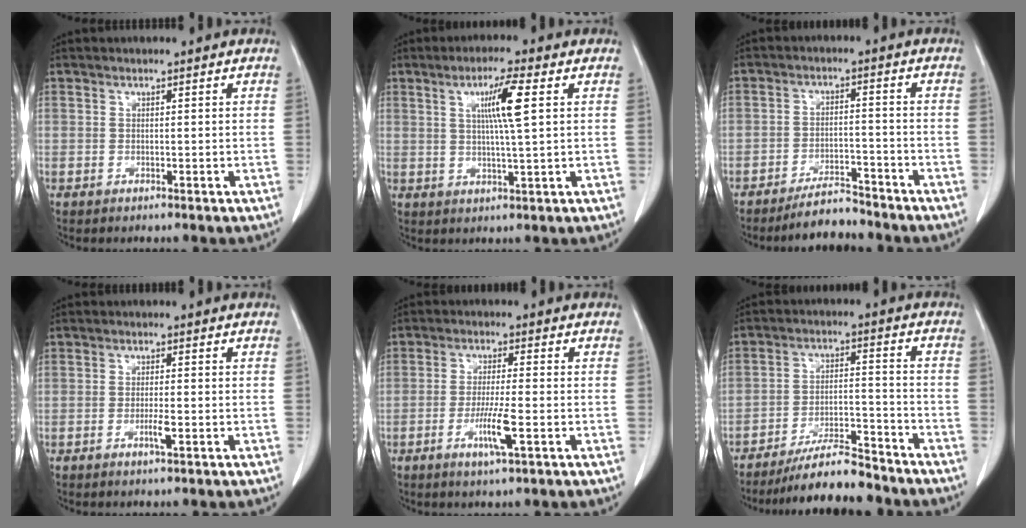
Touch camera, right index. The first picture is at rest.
{"total": 6.7, "force": [2.0, -0.5, 6.4], "torque": [-0.115, 0.000, 0.035]}
{"total": 5.8, "force": [-5.4, 1.2, 1.6], "torque": [-0.026, -0.006, -0.091]}
{"total": 2.2, "force": [-0.9, 0.1, 2.0], "torque": [-0.040, -0.002, -0.015]}
{"total": 5.1, "force": [-1.9, 0.0, 4.8], "torque": [-0.093, -0.009, -0.035]}
{"total": 10.4, "force": [-9.4, 1.3, 4.2], "torque": [-0.067, 0.001, -0.161]}